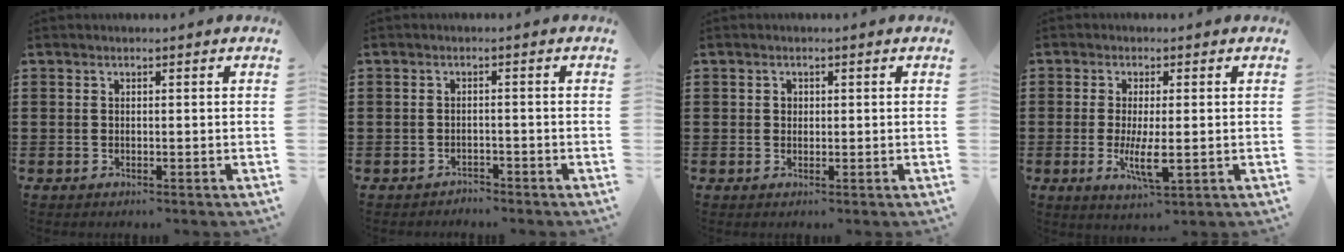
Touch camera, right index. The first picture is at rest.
{"total": 1.6, "force": [-1.6, 0.2, -0.1], "torque": [-0.004, 0.003, -0.037]}
{"total": 0.9, "force": [0.2, 0.8, 0.3], "torque": [-0.008, 0.004, 0.004]}
{"total": 5.9, "force": [-1.0, 1.7, 5.6], "torque": [-0.113, -0.012, -0.019]}